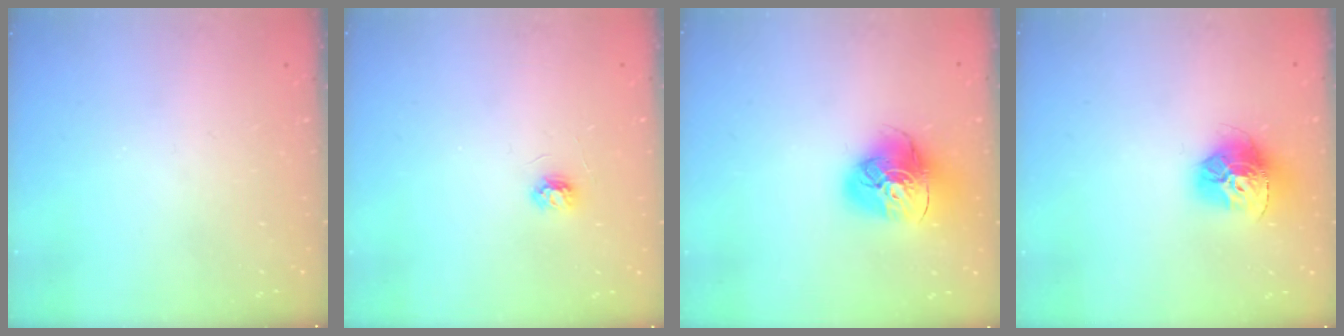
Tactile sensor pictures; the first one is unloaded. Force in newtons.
{"total": 3.3, "press": 3.3, "slide": 0.4}
{"total": 14.9, "press": 14.8, "slide": 1.7}
{"total": 14.5, "press": 14.4, "slide": 1.6}